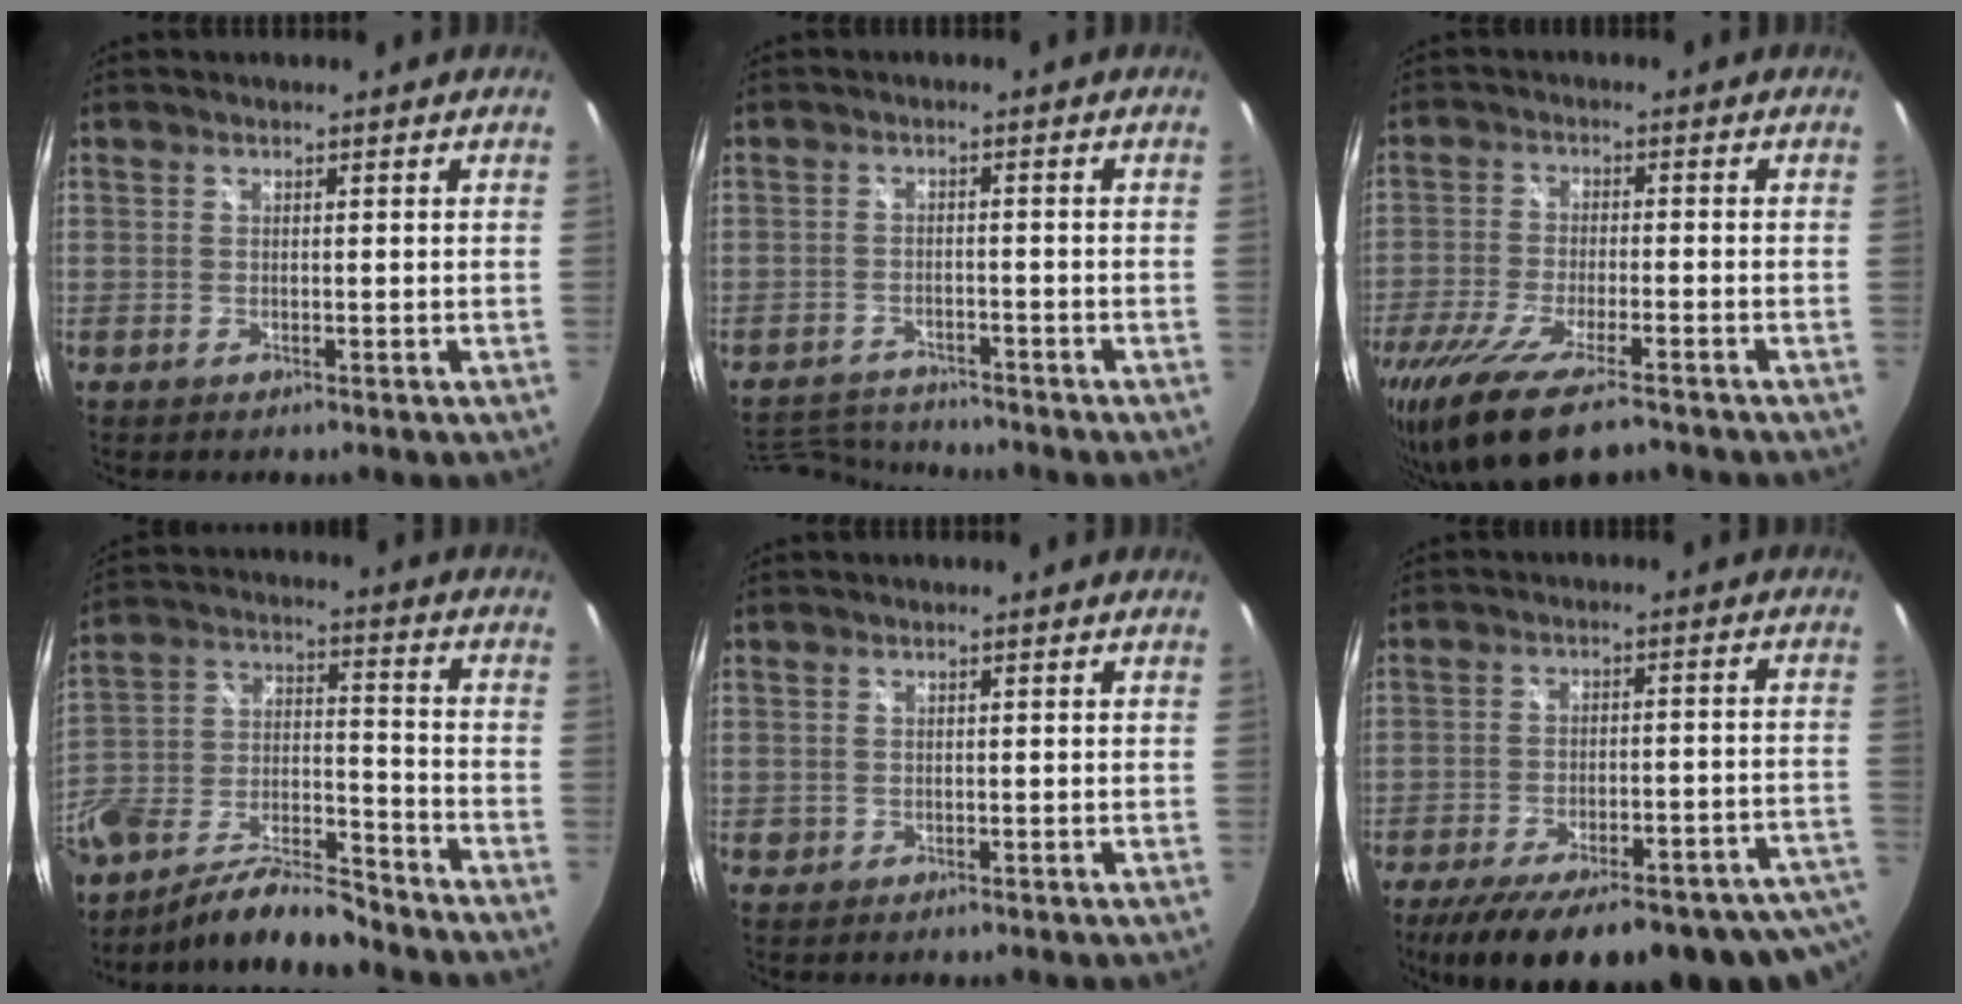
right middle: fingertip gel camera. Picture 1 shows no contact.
{"total": 8.0, "force": [-7.8, 1.5, 1.4], "torque": [-0.052, 0.003, -0.131]}
{"total": 13.1, "force": [-10.0, 2.6, 8.2], "torque": [-0.182, -0.055, -0.178]}
{"total": 16.0, "force": [-10.1, 6.8, 10.3], "torque": [-0.227, -0.010, -0.184]}
{"total": 1.1, "force": [-0.2, 1.1, 0.3], "torque": [-0.004, -0.003, -0.005]}
{"total": 27.2, "force": [-21.8, 7.6, 14.3], "torque": [-0.215, -0.040, -0.282]}